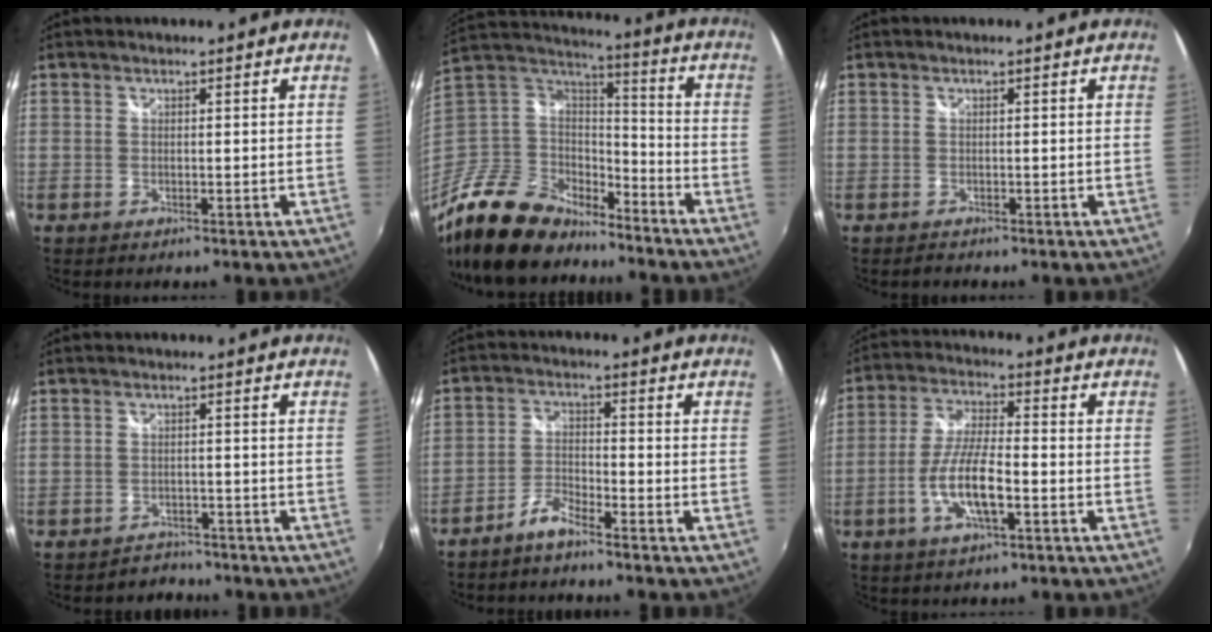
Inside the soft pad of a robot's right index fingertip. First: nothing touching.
{"total": 19.1, "force": [-14.4, 9.7, 8.0], "torque": [-0.193, 0.008, -0.253]}
{"total": 0.8, "force": [-0.7, 0.4, -0.1], "torque": [-0.001, -0.002, -0.012]}
{"total": 3.6, "force": [-3.1, 1.9, -0.4], "torque": [0.002, 0.009, -0.047]}
{"total": 4.9, "force": [-4.4, 0.6, 2.2], "torque": [-0.056, 0.012, -0.089]}
{"total": 9.9, "force": [-3.5, 2.5, 8.9], "torque": [-0.185, 0.000, -0.066]}